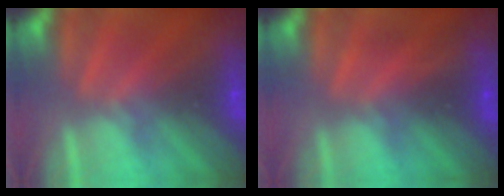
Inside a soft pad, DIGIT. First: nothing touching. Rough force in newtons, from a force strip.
{"total": 1.7}